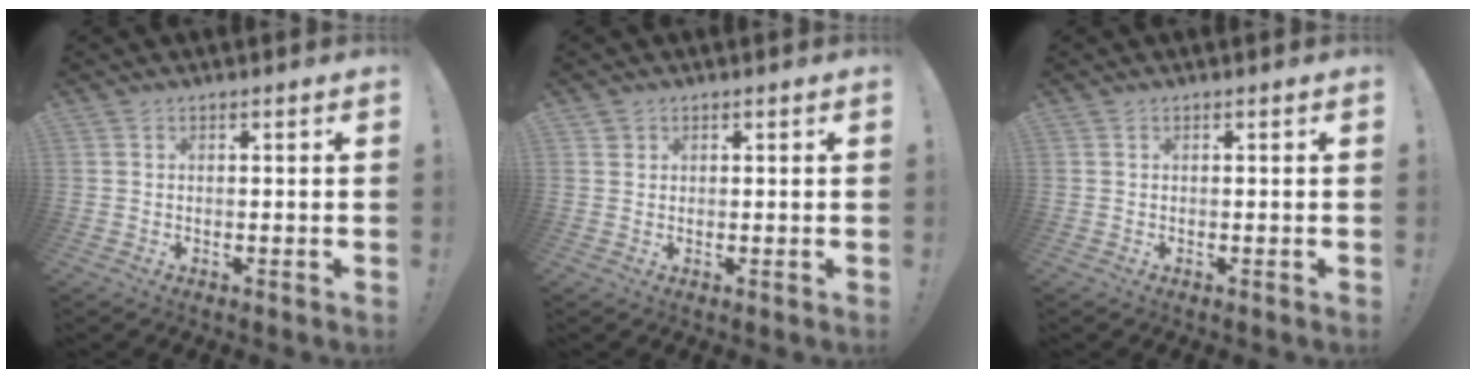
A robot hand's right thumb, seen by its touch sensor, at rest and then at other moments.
{"total": 1.3, "force": [0.8, 1.0, 0.1], "torque": [0.001, -0.001, 0.016]}
{"total": 0.0}